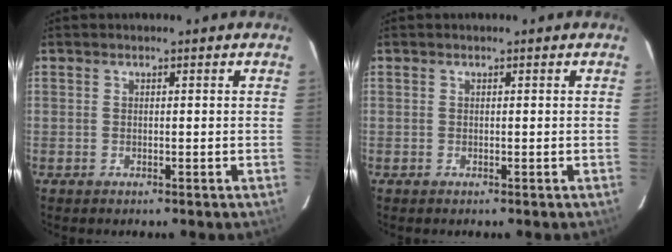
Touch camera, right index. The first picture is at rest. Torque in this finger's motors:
{"motor_torque": [0.00, 0.00, 0.01, 0.00]}